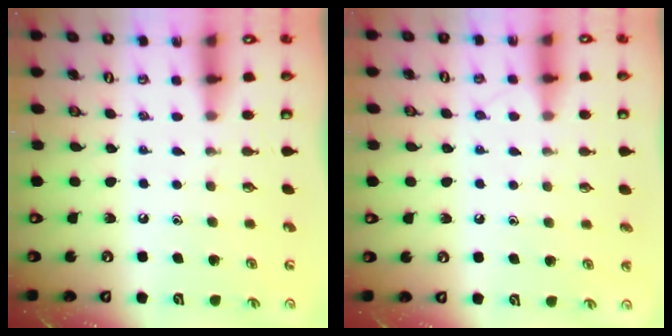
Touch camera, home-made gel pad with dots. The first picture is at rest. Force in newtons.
{"total": 7.1, "press": 7.1, "slide": 0.9}